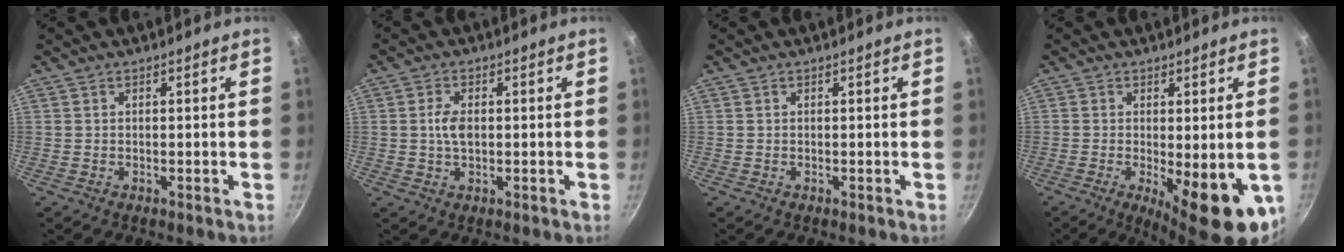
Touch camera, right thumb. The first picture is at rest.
{"total": 3.8, "force": [0.1, 2.2, 3.1], "torque": [-0.051, 0.005, -0.001]}
{"total": 0.0}
{"total": 12.9, "force": [-3.3, 4.3, 11.7], "torque": [-0.141, -0.013, -0.032]}